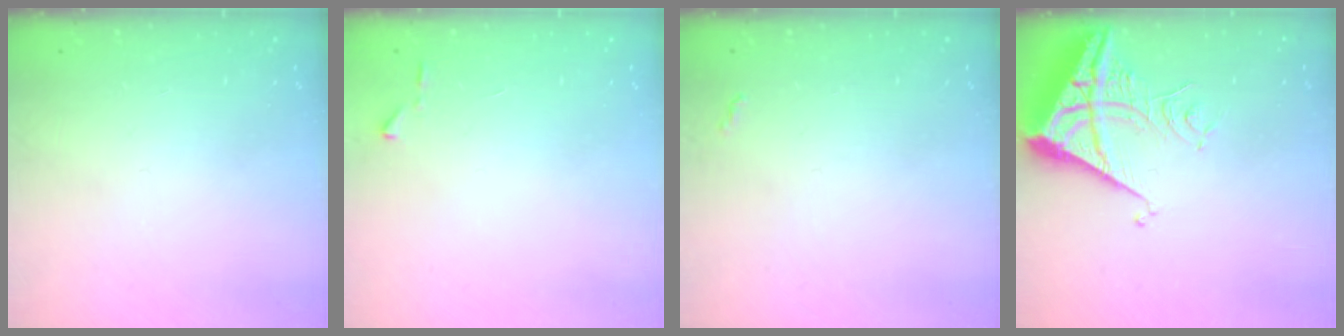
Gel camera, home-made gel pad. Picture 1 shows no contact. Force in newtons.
{"total": 4.1, "press": 4.0, "slide": 0.5}
{"total": 3.2, "press": 3.2, "slide": 0.5}
{"total": 9.1, "press": 9.1, "slide": 1.0}